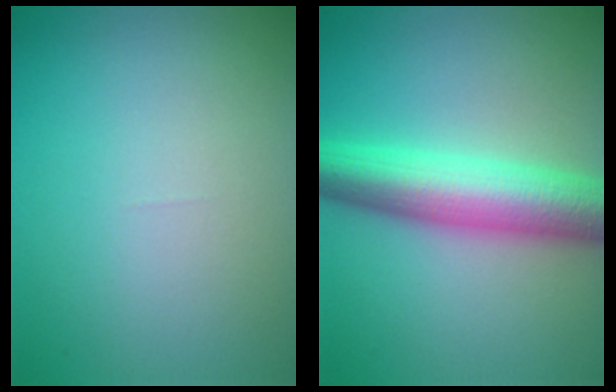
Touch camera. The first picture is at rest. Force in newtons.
{"total": 7.9, "press": 7.9, "slide": 0.1}